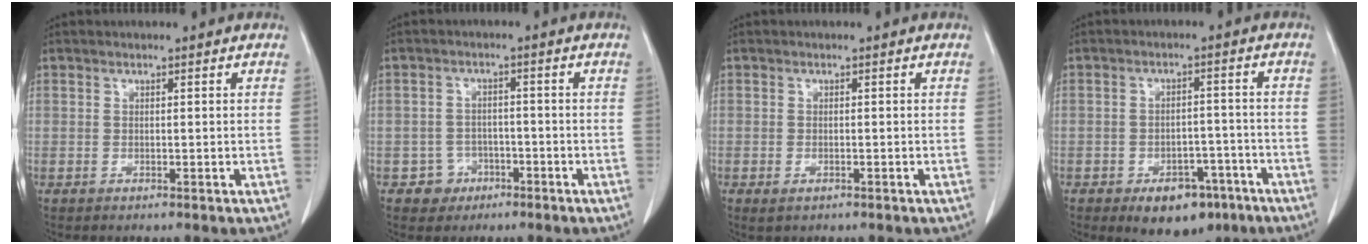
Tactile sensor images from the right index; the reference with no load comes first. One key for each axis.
{"total": 3.7, "fx": -1.9, "fy": 3.2, "fz": -0.1, "tx": 0.009, "ty": 0.016, "tz": -0.028}
{"total": 1.4, "fx": -0.7, "fy": 0.6, "fz": 0.9, "tx": -0.016, "ty": -0.001, "tz": -0.005}
{"total": 8.5, "fx": -5.3, "fy": 4.9, "fz": 4.5, "tx": -0.052, "ty": 0.010, "tz": -0.072}